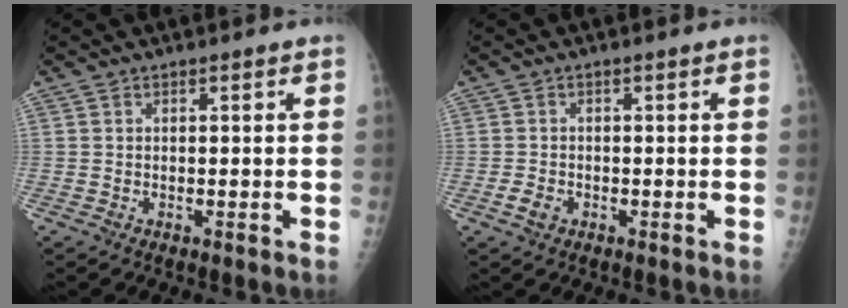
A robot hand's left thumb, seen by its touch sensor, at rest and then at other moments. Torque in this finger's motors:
{"motor_torque": [-0.34, 0.51, 0.11, 0.16, 0.00]}